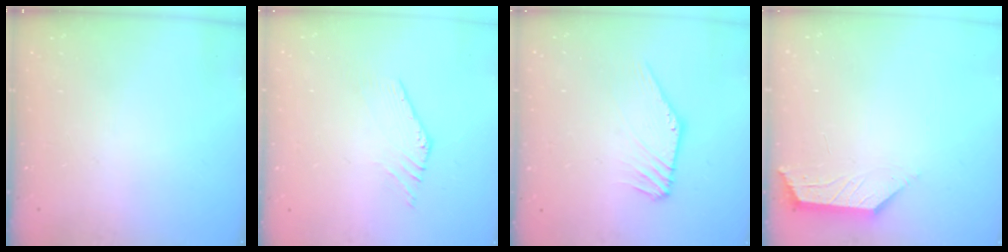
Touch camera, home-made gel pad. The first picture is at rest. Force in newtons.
{"total": 0.0}
{"total": 3.6, "press": 3.6, "slide": 0.2}
{"total": 1.9, "press": 1.9, "slide": 0.4}